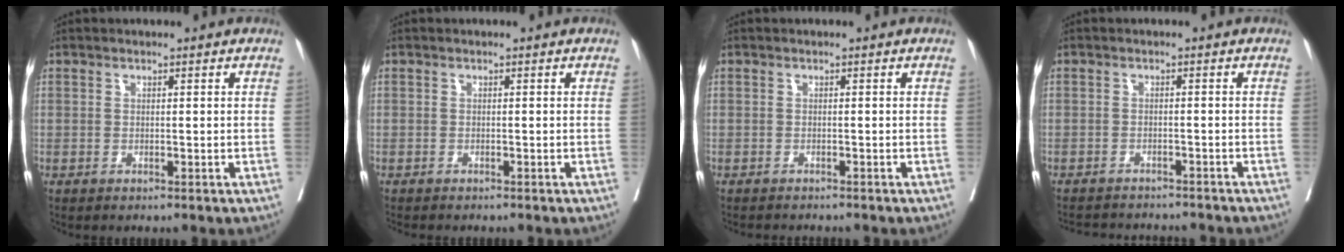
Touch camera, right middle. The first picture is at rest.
{"total": 2.6, "force": [-2.3, 0.5, 1.0], "torque": [-0.023, -0.007, -0.028]}
{"total": 3.4, "force": [-3.3, 0.5, 0.9], "torque": [-0.016, -0.008, -0.045]}
{"total": 10.4, "force": [-9.9, 1.8, 2.7], "torque": [-0.050, -0.003, -0.123]}